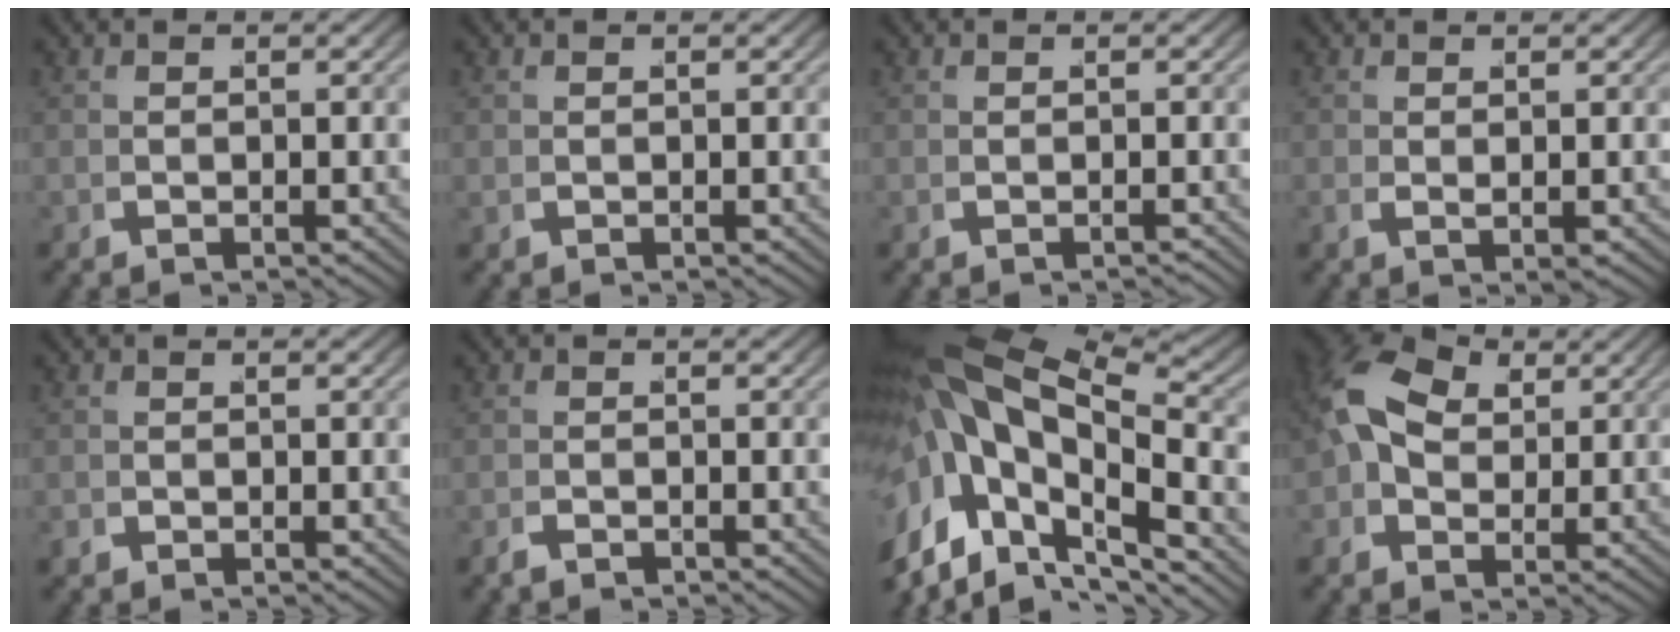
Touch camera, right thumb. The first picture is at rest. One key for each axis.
{"total": 0.0}
{"total": 0.7, "fx": -0.4, "fy": -0.4, "fz": -0.3, "tx": 0.004, "ty": 0.002, "tz": -0.008}
{"total": 0.7, "fx": 0.4, "fy": -0.3, "fz": 0.5, "tx": -0.001, "ty": 0.003, "tz": 0.007}
{"total": 1.0, "fx": -0.6, "fy": 0.8, "fz": 0.2, "tx": -0.004, "ty": -0.003, "tz": -0.012}
{"total": 1.3, "fx": -1.2, "fy": 0.0, "fz": -0.5, "tx": 0.011, "ty": 0.004, "tz": -0.027}
{"total": 11.8, "fx": -0.8, "fy": 6.8, "fz": 9.7, "tx": -0.202, "ty": -0.018, "tz": -0.008}
{"total": 8.2, "fx": 2.0, "fy": 6.0, "fz": 5.3, "tx": -0.123, "ty": 0.001, "tz": 0.025}